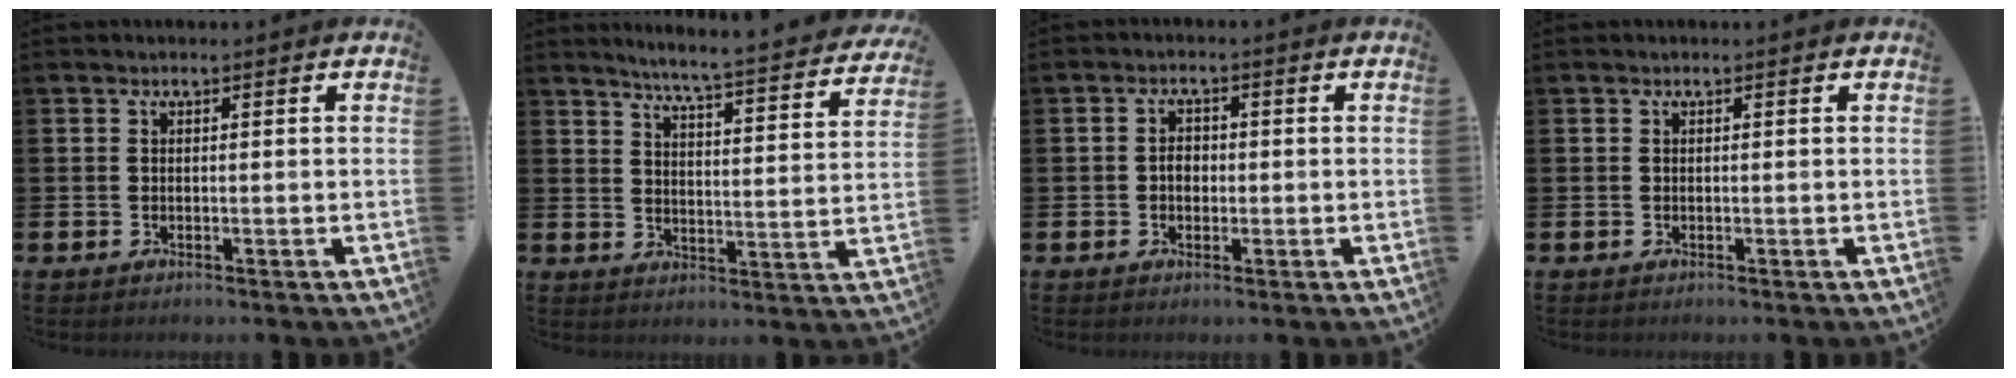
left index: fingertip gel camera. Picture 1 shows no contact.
{"total": 5.6, "force": [5.3, -0.5, 1.8], "torque": [-0.049, -0.050, 0.085]}
{"total": 2.2, "force": [-0.1, 1.6, 1.4], "torque": [-0.009, 0.000, -0.008]}
{"total": 0.0}